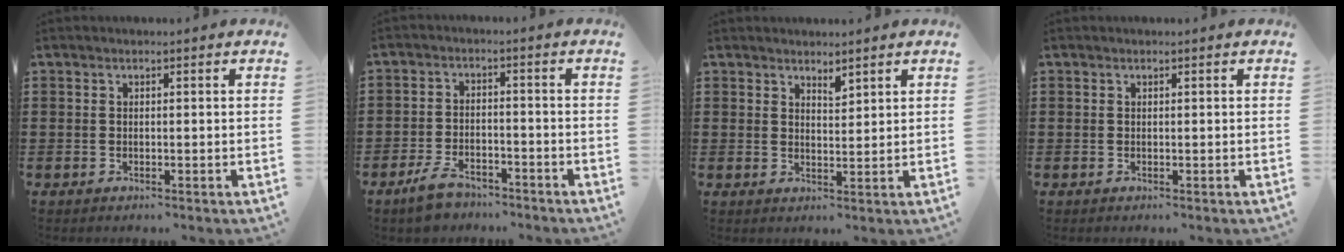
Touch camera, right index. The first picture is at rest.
{"total": 4.0, "force": [-3.4, 1.6, 1.3], "torque": [-0.037, 0.008, -0.070]}
{"total": 2.0, "force": [2.0, 0.3, 0.2], "torque": [-0.007, 0.003, 0.037]}
{"total": 0.0}